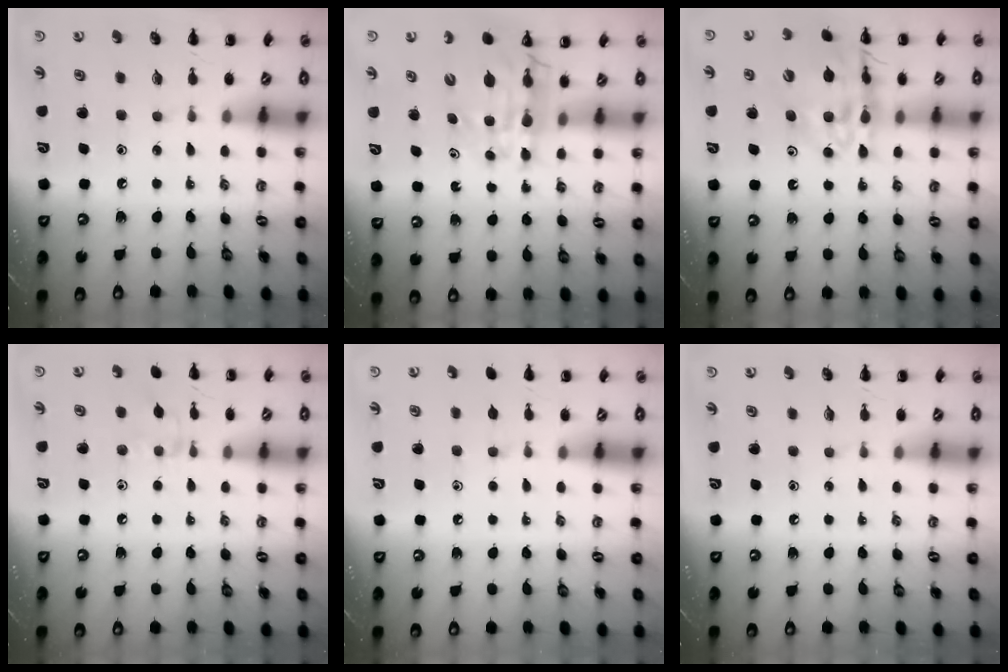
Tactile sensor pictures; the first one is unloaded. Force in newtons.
{"total": 13.1, "press": 12.5, "slide": 3.7}
{"total": 17.3, "press": 17.1, "slide": 2.6}
{"total": 6.3, "press": 6.1, "slide": 1.6}
{"total": 3.2, "press": 2.9, "slide": 1.3}
{"total": 0.0}